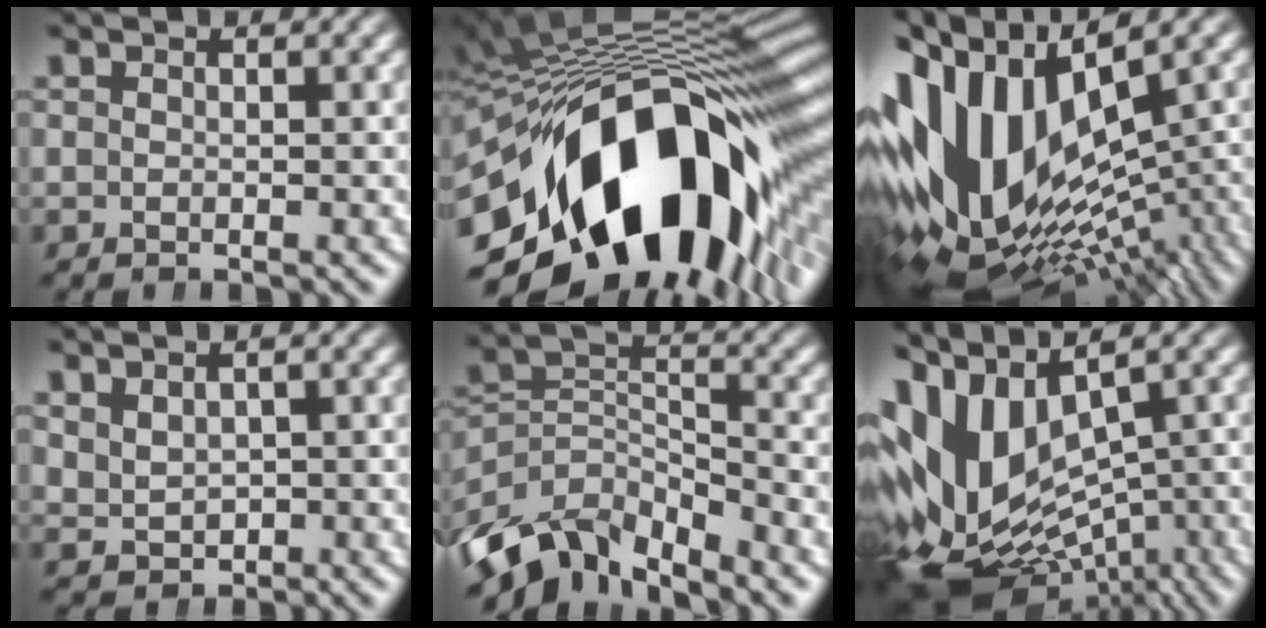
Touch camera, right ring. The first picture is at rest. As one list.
[{"total": 25.5, "force": [-6.1, 15.1, 19.7], "torque": [-0.316, -0.028, -0.081]}, {"total": 20.4, "force": [-1.1, 14.7, 14.2], "torque": [-0.293, -0.049, 0.007]}, {"total": 1.9, "force": [0.7, 1.6, 0.8], "torque": [-0.021, -0.017, 0.029]}, {"total": 9.0, "force": [-4.1, 6.2, 5.1], "torque": [-0.102, -0.052, -0.049]}, {"total": 20.6, "force": [-5.2, 15.3, 12.7], "torque": [-0.279, -0.088, -0.048]}]